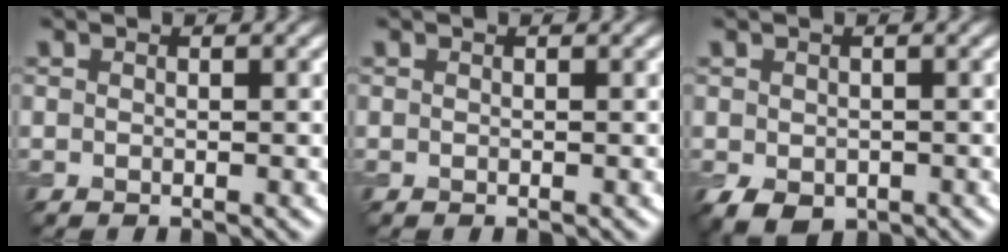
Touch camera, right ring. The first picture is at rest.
{"total": 0.0}
{"total": 2.6, "force": [-0.9, 1.8, 1.6], "torque": [-0.030, -0.013, -0.014]}